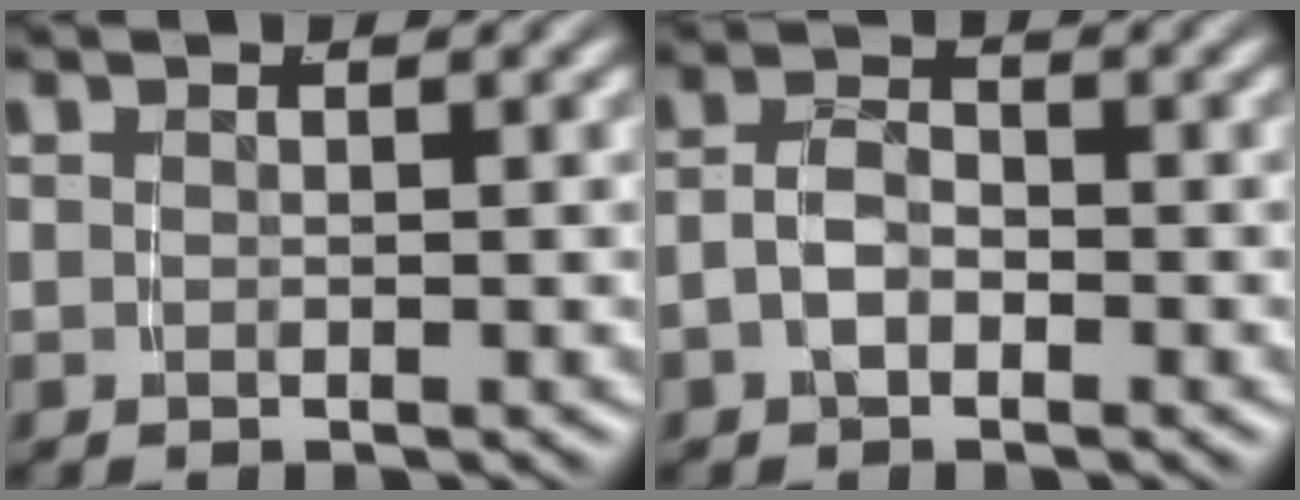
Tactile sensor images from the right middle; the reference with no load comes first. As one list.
[{"total": 3.0, "force": [-1.2, 2.0, 1.8], "torque": [-0.046, -0.010, -0.018]}]